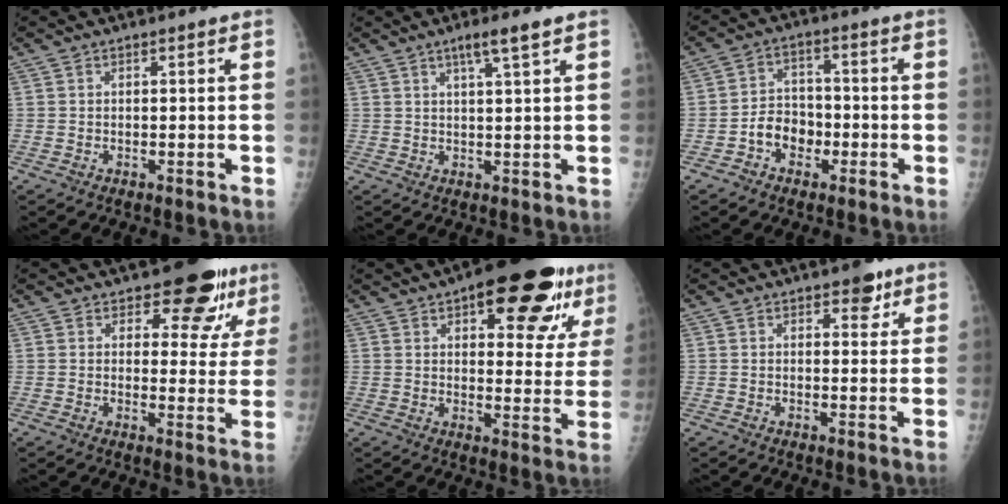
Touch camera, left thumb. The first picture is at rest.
{"total": 4.1, "force": [2.5, -0.2, 3.3], "torque": [-0.062, -0.010, 0.046]}
{"total": 6.5, "force": [-2.5, 5.0, 3.2], "torque": [-0.028, 0.029, -0.050]}
{"total": 10.1, "force": [7.3, 5.1, 4.8], "torque": [-0.021, -0.046, 0.083]}
{"total": 19.9, "force": [10.7, 7.8, 14.9], "torque": [-0.156, -0.022, 0.143]}
{"total": 4.5, "force": [2.8, 2.6, 2.4], "torque": [-0.003, -0.012, 0.034]}